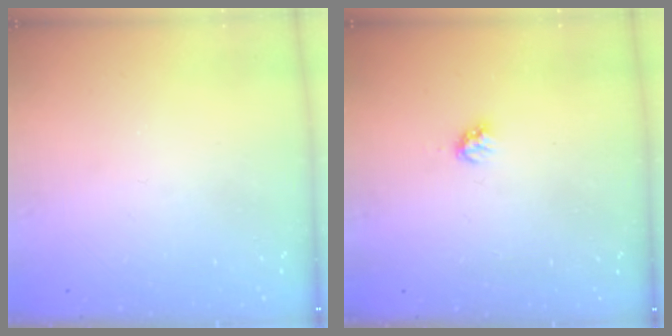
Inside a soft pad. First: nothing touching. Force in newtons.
{"total": 2.8, "press": 2.8, "slide": 0.2}